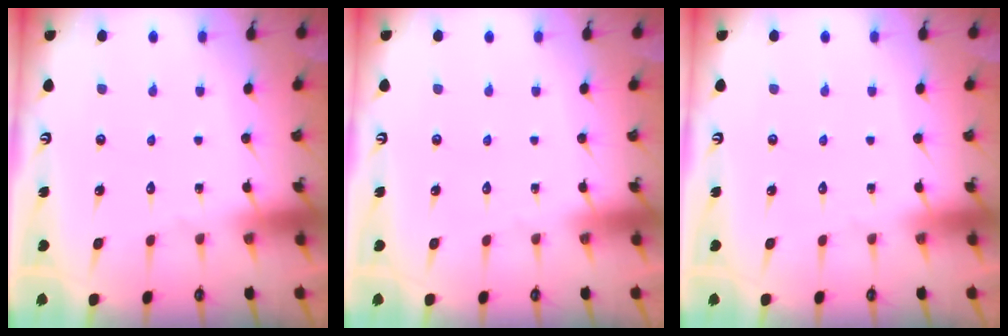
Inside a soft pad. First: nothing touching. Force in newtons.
{"total": 0.0}
{"total": 0.0}